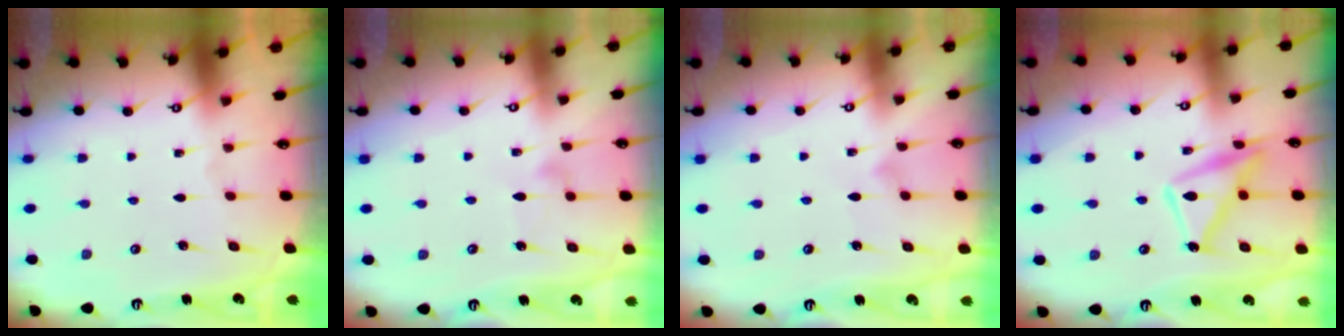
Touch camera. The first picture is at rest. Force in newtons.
{"total": 5.4, "press": 5.4, "slide": 0.4}
{"total": 3.8, "press": 3.8, "slide": 0.2}
{"total": 13.9, "press": 13.9, "slide": 1.1}